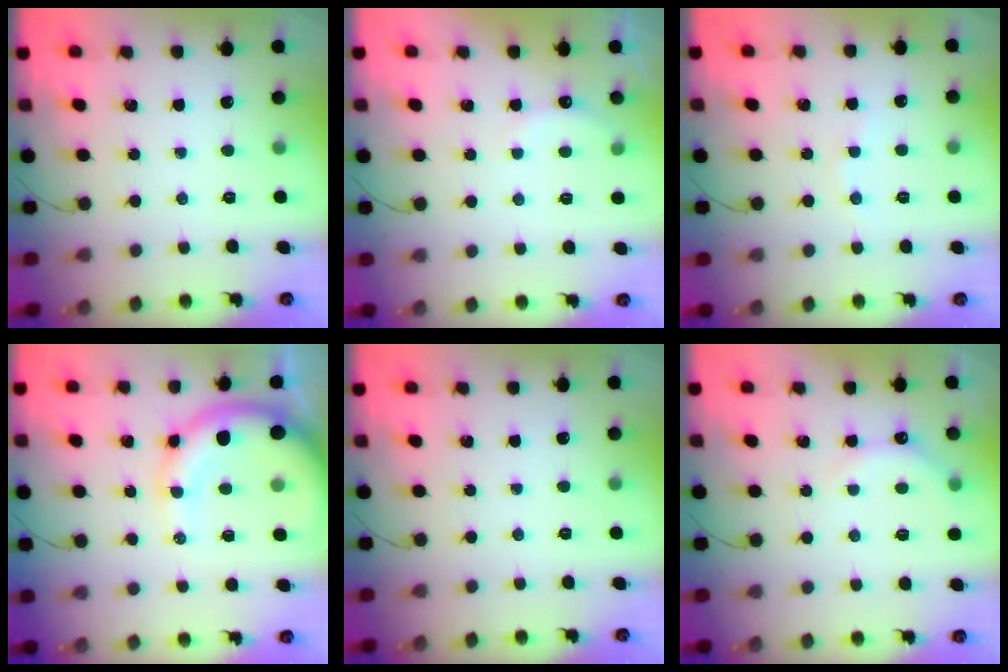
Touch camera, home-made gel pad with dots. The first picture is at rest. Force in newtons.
{"total": 6.0, "press": 5.9, "slide": 1.1}
{"total": 2.6, "press": 2.5, "slide": 0.8}
{"total": 12.7, "press": 12.4, "slide": 2.7}
{"total": 0.0}
{"total": 5.8, "press": 5.7, "slide": 1.3}